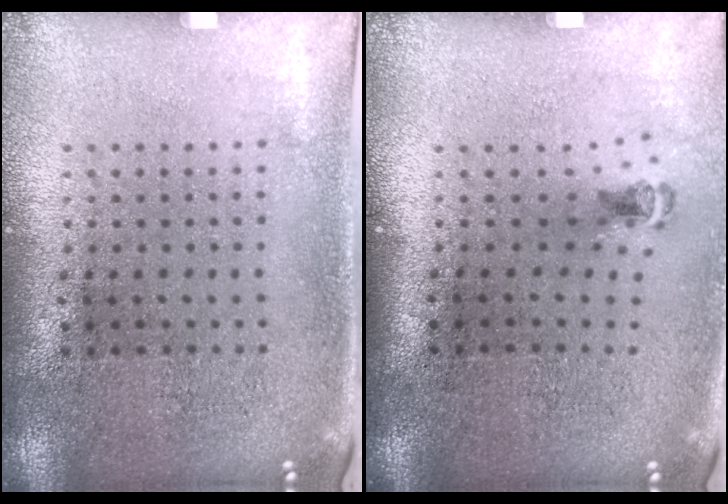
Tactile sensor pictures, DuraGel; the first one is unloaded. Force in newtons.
{"total": 0.6, "press": 0.4, "slide": 0.5}